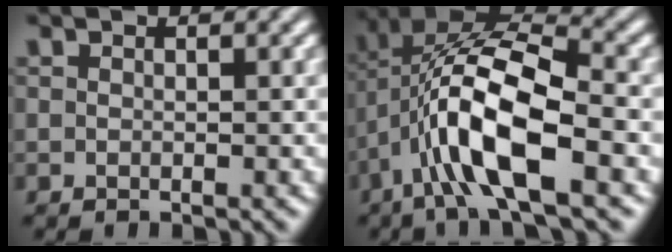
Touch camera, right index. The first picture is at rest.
{"total": 10.6, "force": [0.0, 6.2, 8.6], "torque": [-0.168, -0.017, -0.001]}